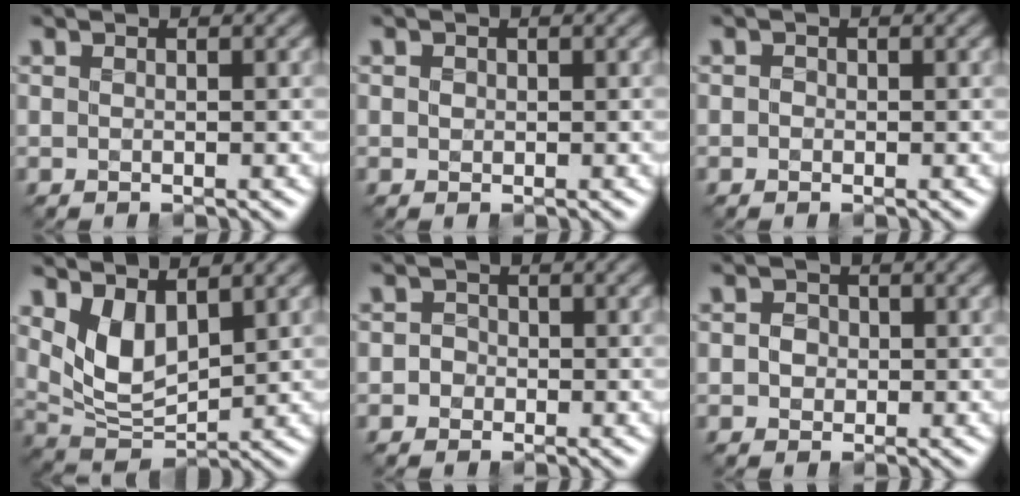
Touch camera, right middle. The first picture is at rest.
{"total": 0.6, "force": [0.1, 0.6, 0.2], "torque": [-0.002, -0.001, 0.000]}
{"total": 0.6, "force": [-0.2, 0.6, 0.2], "torque": [0.000, -0.002, -0.009]}
{"total": 5.1, "force": [1.9, 2.7, 3.8], "torque": [-0.081, -0.015, 0.037]}
{"total": 1.5, "force": [-0.3, 1.3, 0.5], "torque": [0.006, 0.002, -0.007]}
{"total": 1.8, "force": [-0.1, 1.6, 0.8], "torque": [-0.014, 0.001, -0.002]}